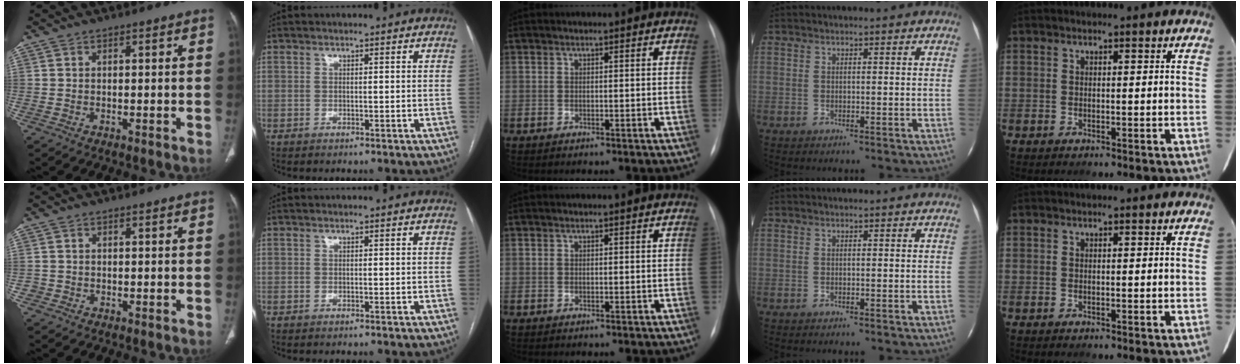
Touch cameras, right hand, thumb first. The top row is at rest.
{"thumb": {"total": 0.5, "force": [-0.2, 0.5, 0.0], "torque": [0.000, 0.004, -0.005]}}